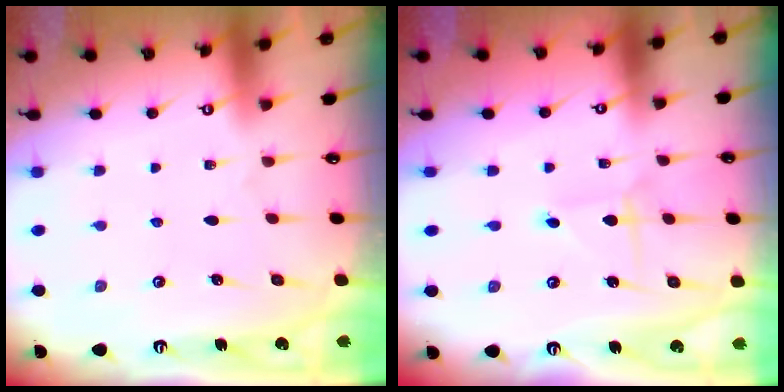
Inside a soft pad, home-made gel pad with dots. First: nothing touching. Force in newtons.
{"total": 2.2, "press": 2.2, "slide": 0.2}